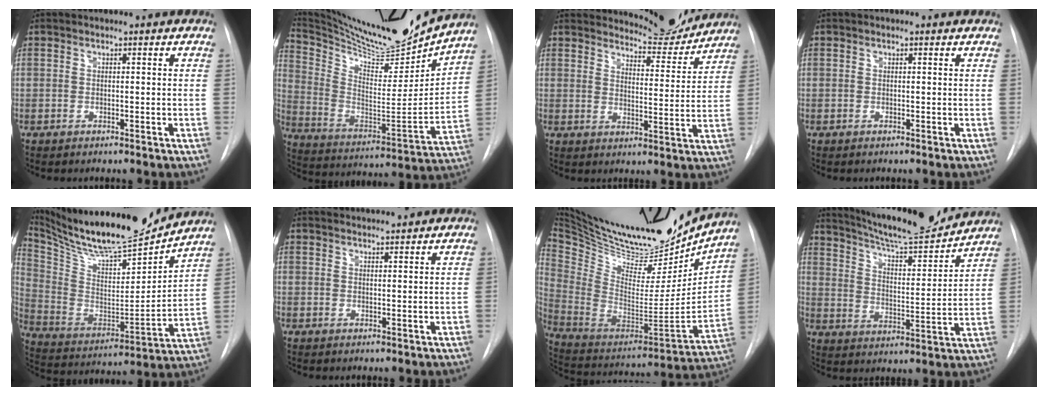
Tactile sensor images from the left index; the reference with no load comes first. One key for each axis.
{"total": 22.4, "fx": 21.0, "fy": 1.6, "fz": 7.8, "tx": -0.151, "ty": -0.058, "tz": 0.331}
{"total": 8.8, "fx": 8.7, "fy": 1.2, "fz": 0.4, "tx": -0.003, "ty": -0.023, "tz": 0.116}
{"total": 1.0, "fx": 1.0, "fy": 0.2, "fz": 0.2, "tx": -0.009, "ty": 0.006, "tz": 0.007}
{"total": 23.3, "fx": 21.2, "fy": 2.9, "fz": 9.3, "tx": -0.186, "ty": -0.029, "tz": 0.345}
{"total": 3.7, "fx": 3.7, "fy": -0.1, "fz": 0.5, "tx": -0.011, "ty": 0.021, "tz": 0.060}
{"total": 30.1, "fx": 26.5, "fy": 7.9, "fz": 12.0, "tx": -0.230, "ty": -0.055, "tz": 0.408}
{"total": 17.5, "fx": 16.2, "fy": 1.5, "fz": 6.3, "tx": -0.109, "ty": -0.014, "tz": 0.244}